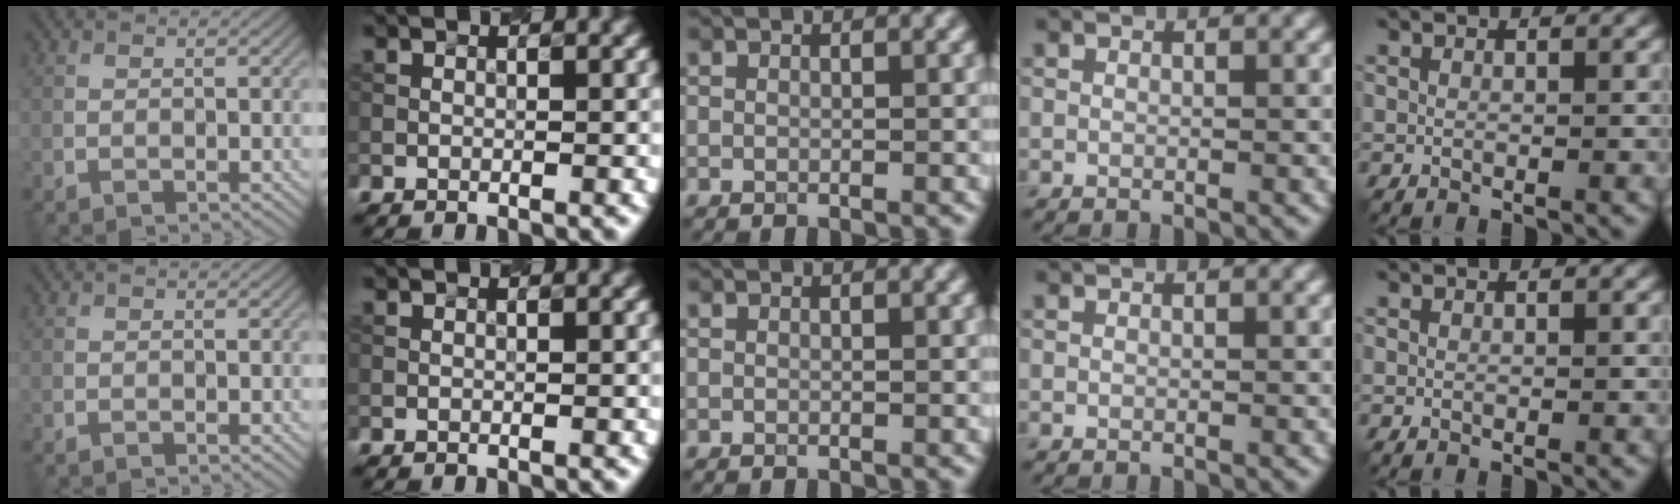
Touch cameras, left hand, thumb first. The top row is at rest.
{}